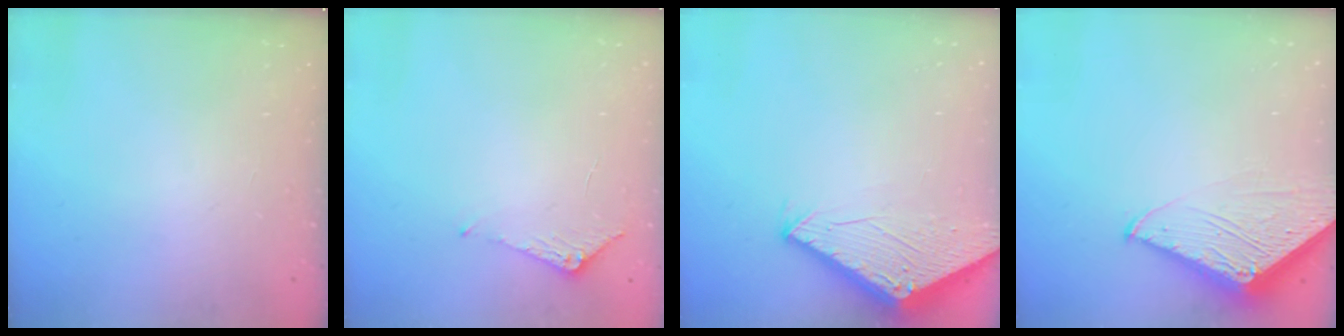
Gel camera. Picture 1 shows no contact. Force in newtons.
{"total": 7.2, "press": 7.2, "slide": 0.7}
{"total": 2.8, "press": 2.8, "slide": 0.2}
{"total": 4.8, "press": 4.7, "slide": 0.5}